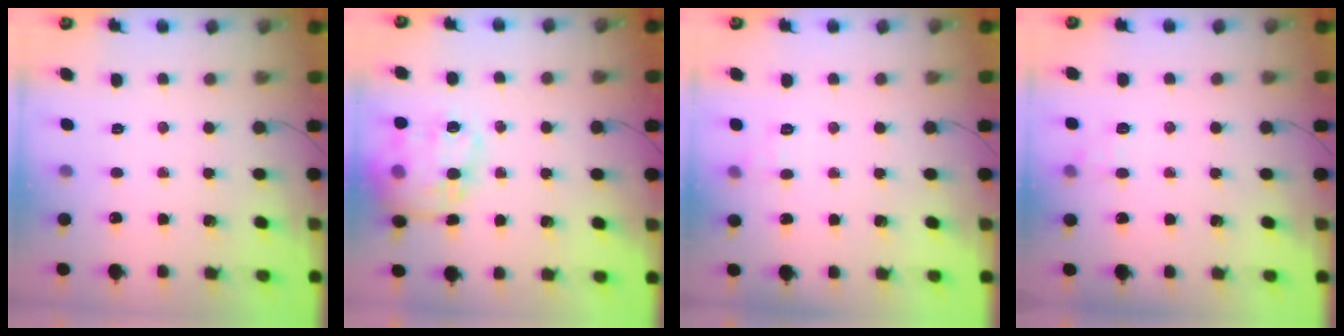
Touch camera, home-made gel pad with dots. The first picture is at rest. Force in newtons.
{"total": 19.3, "press": 19.1, "slide": 2.5}
{"total": 6.2, "press": 6.0, "slide": 1.5}
{"total": 6.7, "press": 6.5, "slide": 1.5}